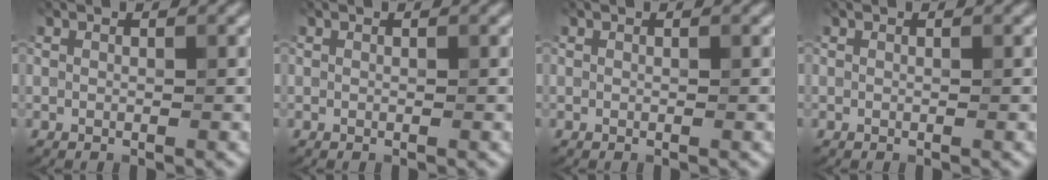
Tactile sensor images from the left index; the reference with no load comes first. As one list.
[{"total": 0.0}, {"total": 0.0}, {"total": 0.0}]